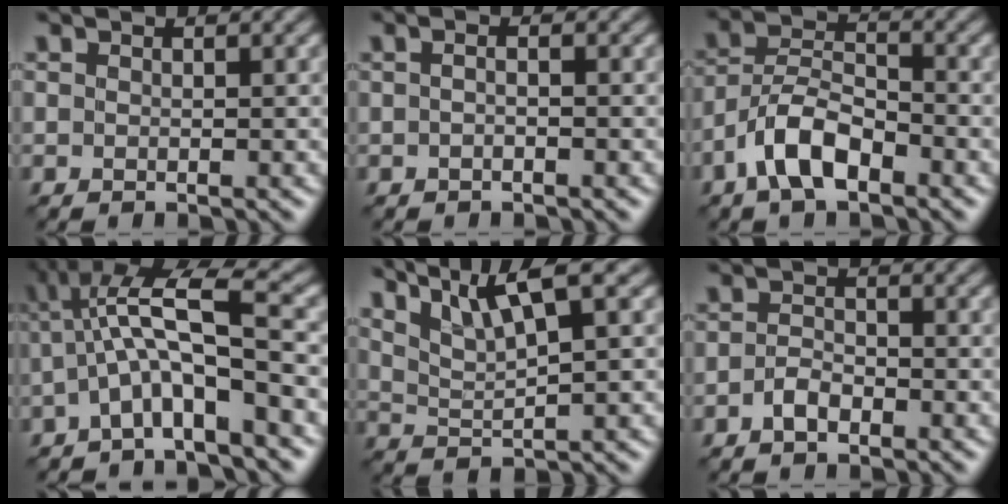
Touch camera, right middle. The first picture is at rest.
{"total": 0.9, "force": [-0.3, 0.2, 0.8], "torque": [-0.016, -0.003, -0.008]}
{"total": 5.3, "force": [-3.1, 2.3, 3.7], "torque": [-0.064, 0.010, -0.065]}
{"total": 6.8, "force": [-0.7, 1.8, 6.6], "torque": [-0.120, 0.020, -0.025]}
{"total": 6.5, "force": [4.4, 1.2, 4.5], "torque": [-0.079, 0.012, 0.084]}
{"total": 1.7, "force": [-1.0, 0.9, 1.1], "torque": [-0.022, 0.003, -0.022]}